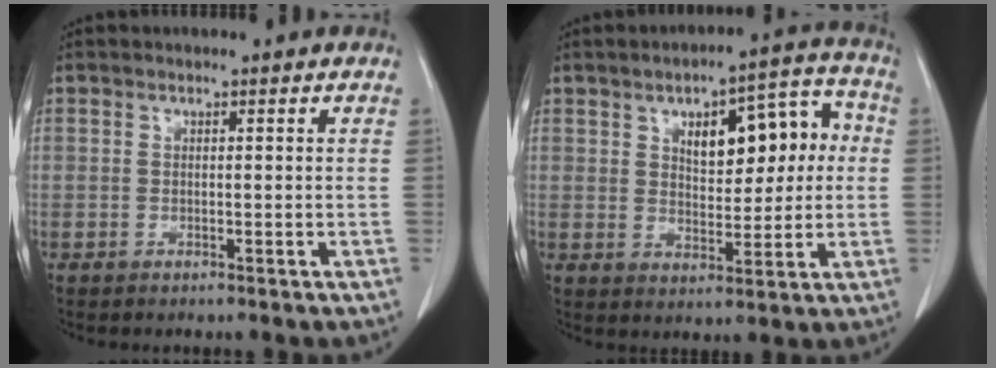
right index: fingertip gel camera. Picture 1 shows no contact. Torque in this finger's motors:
{"motor_torque": [0.31, 0.11, 0.20, 0.06]}